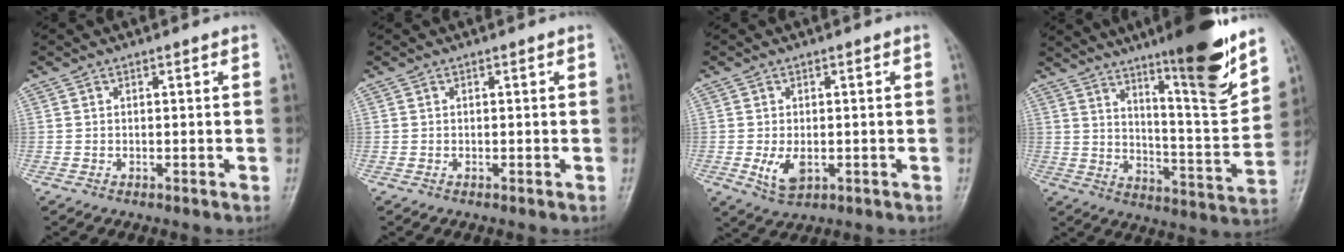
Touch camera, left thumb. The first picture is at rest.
{"total": 0.0}
{"total": 4.4, "force": [-0.8, 2.6, 3.4], "torque": [-0.063, -0.010, -0.008]}
{"total": 17.5, "force": [11.9, 2.1, 12.7], "torque": [-0.169, -0.077, 0.189]}